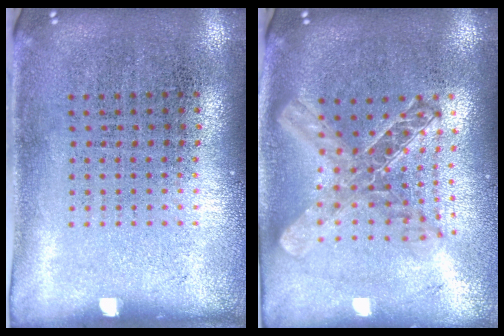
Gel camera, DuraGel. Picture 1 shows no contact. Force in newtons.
{"total": 2.0, "press": 1.7, "slide": 1.1}